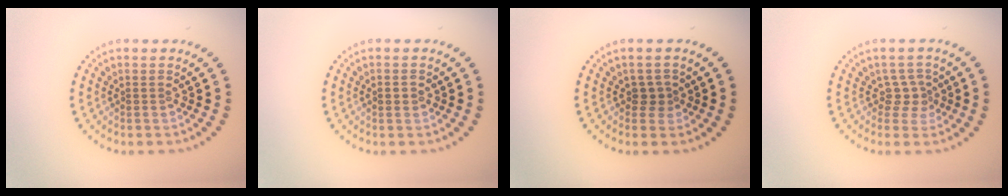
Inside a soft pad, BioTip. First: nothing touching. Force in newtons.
{"total": 1.1, "press": 1.1, "slide": 0.1}
{"total": 1.3, "press": 1.1, "slide": 0.8}
{"total": 1.8, "press": 1.3, "slide": 1.2}